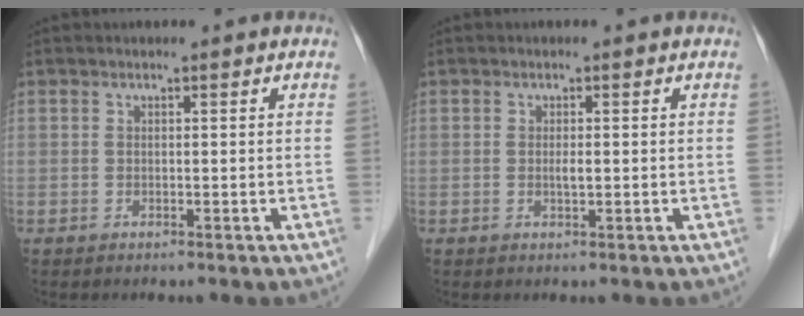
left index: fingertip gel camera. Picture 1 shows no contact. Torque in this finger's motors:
{"motor_torque": [0.08, 0.07, 0.01, 0.00]}